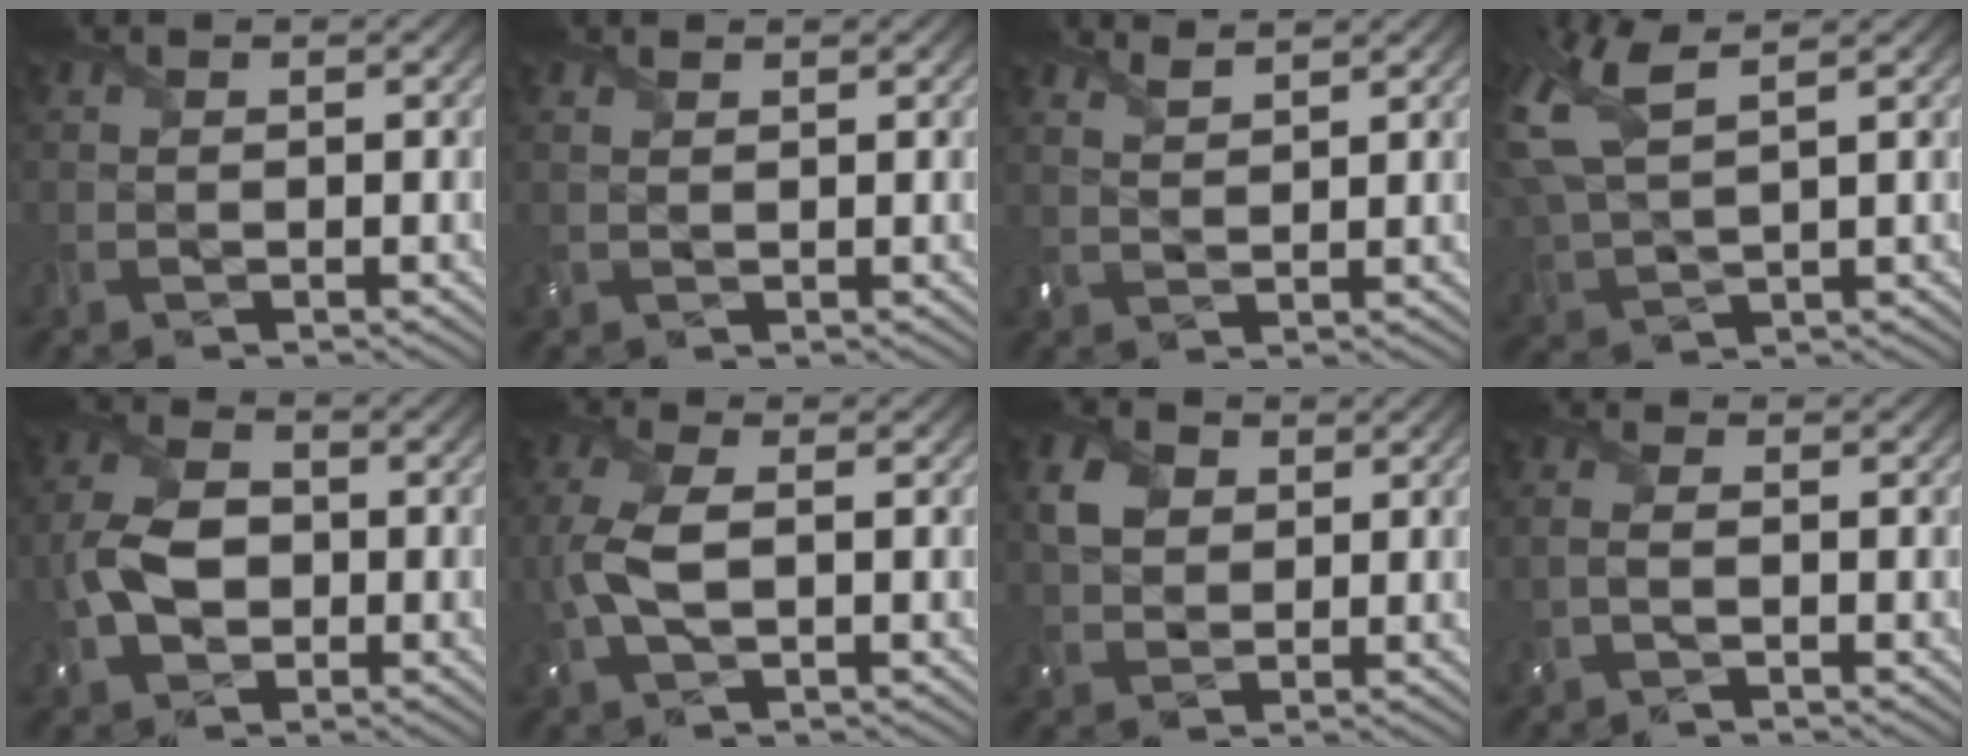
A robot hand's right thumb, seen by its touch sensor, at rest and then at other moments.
{"total": 0.8, "force": [0.8, 0.3, 0.3], "torque": [-0.012, 0.000, 0.015]}
{"total": 2.4, "force": [2.2, 0.4, 1.0], "torque": [-0.024, -0.001, 0.049]}
{"total": 9.0, "force": [4.3, 3.3, 7.1], "torque": [-0.203, 0.014, 0.088]}
{"total": 6.6, "force": [-1.1, 4.7, 4.6], "torque": [-0.114, 0.002, -0.027]}
{"total": 5.4, "force": [-0.2, 2.5, 4.7], "torque": [-0.135, 0.002, -0.008]}
{"total": 4.6, "force": [1.7, 3.4, 2.6], "torque": [-0.067, 0.006, 0.032]}
{"total": 1.2, "force": [-0.5, 0.3, 1.1], "torque": [-0.027, 0.001, -0.017]}